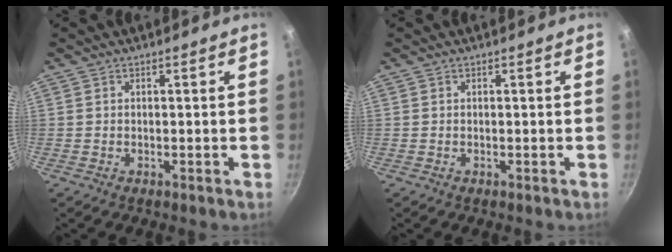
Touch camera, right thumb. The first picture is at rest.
{"total": 0.0}